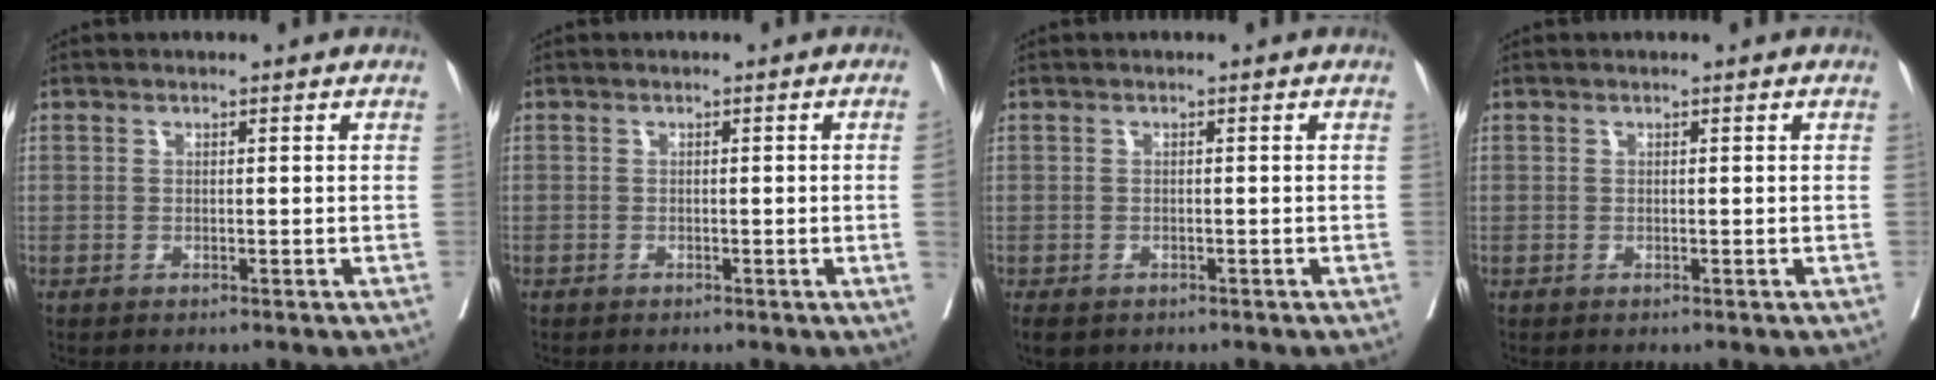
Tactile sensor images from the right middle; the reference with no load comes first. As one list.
[{"total": 1.3, "force": [-0.3, -0.5, 1.2], "torque": [-0.013, -0.001, -0.006]}, {"total": 4.8, "force": [-3.2, 3.1, 2.0], "torque": [-0.039, -0.007, -0.045]}, {"total": 0.0}]